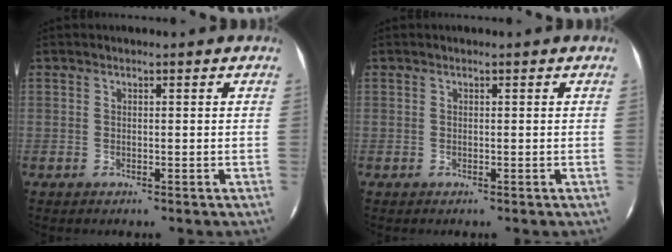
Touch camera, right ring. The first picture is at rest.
{"total": 0.0}